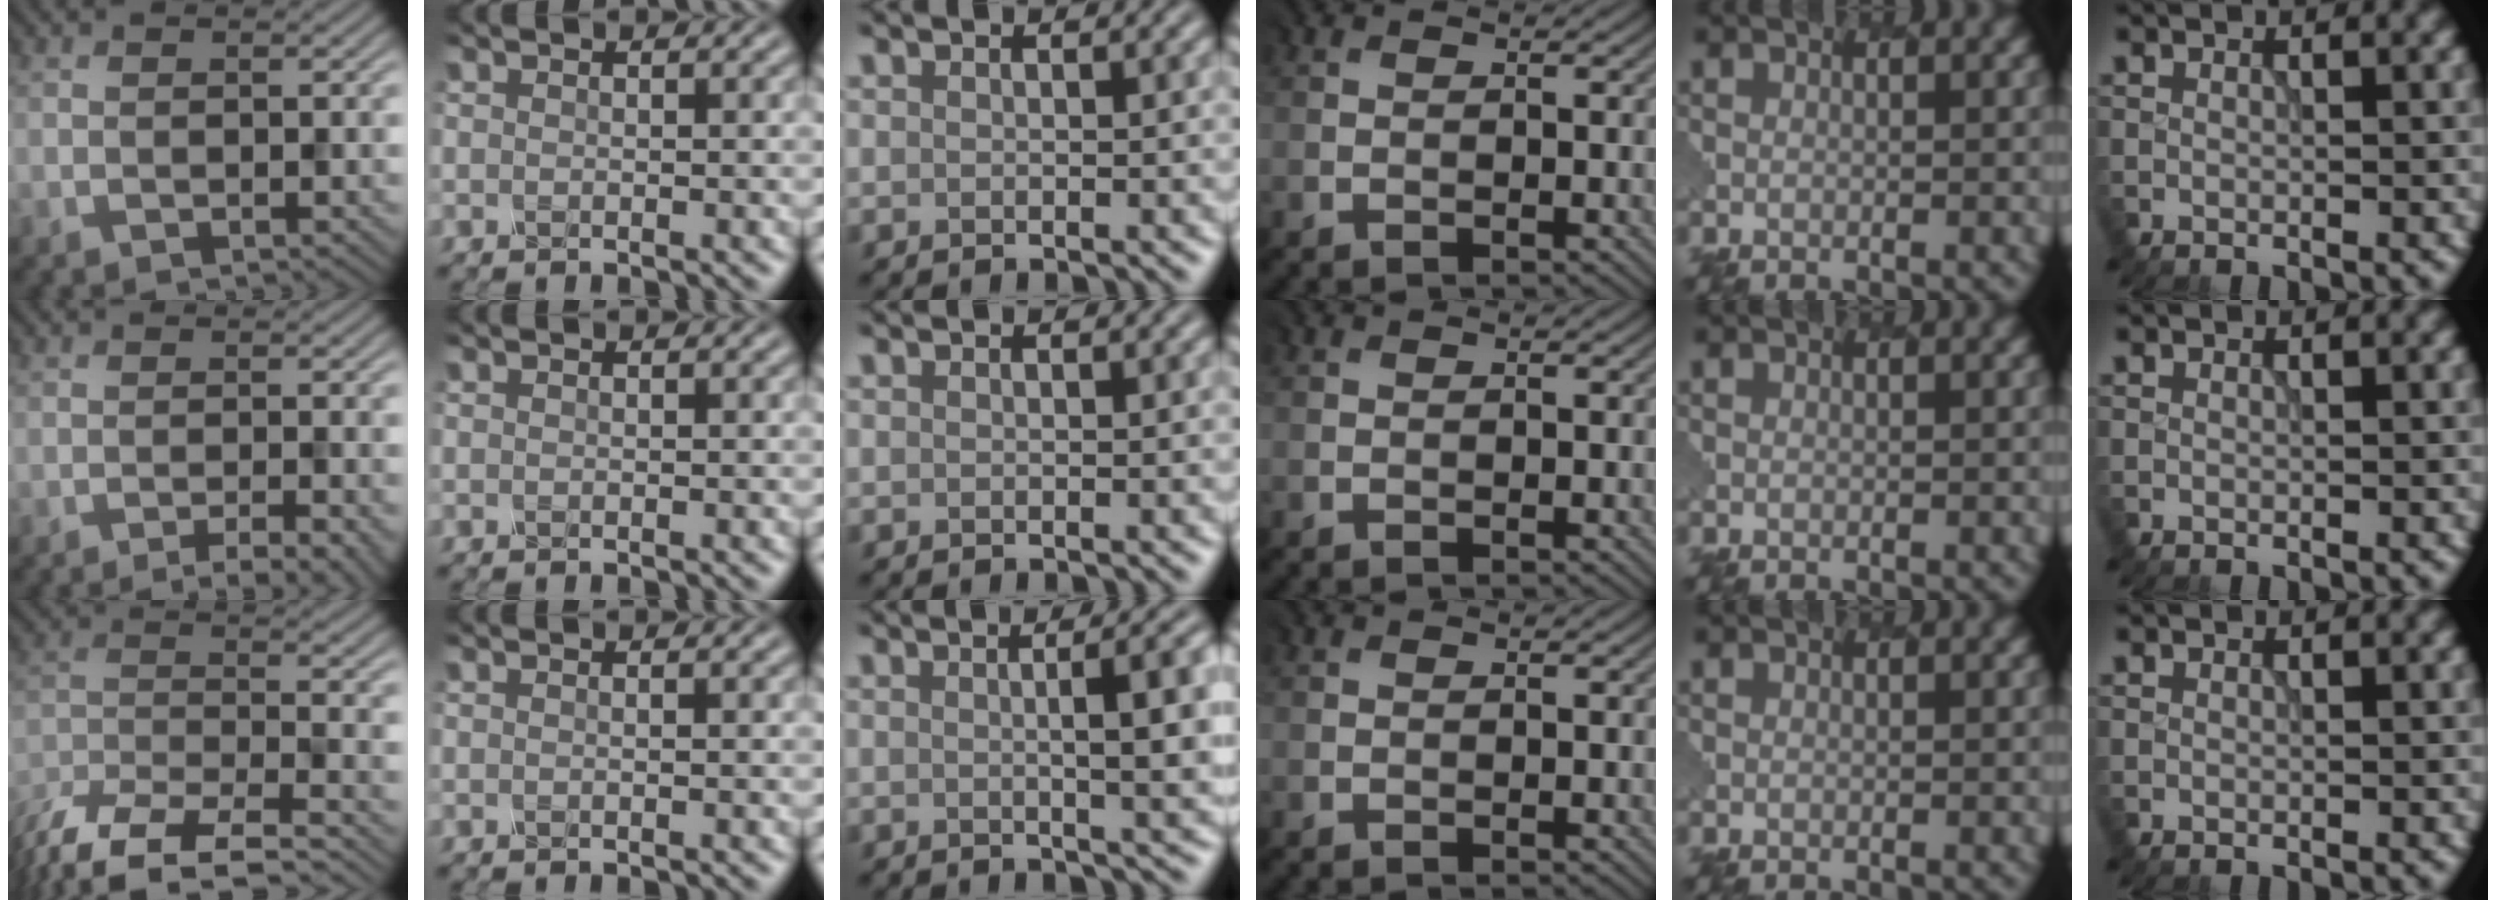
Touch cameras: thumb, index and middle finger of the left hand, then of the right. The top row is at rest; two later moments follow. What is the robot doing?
{"motion": "dispense", "object": "oil cruet"}